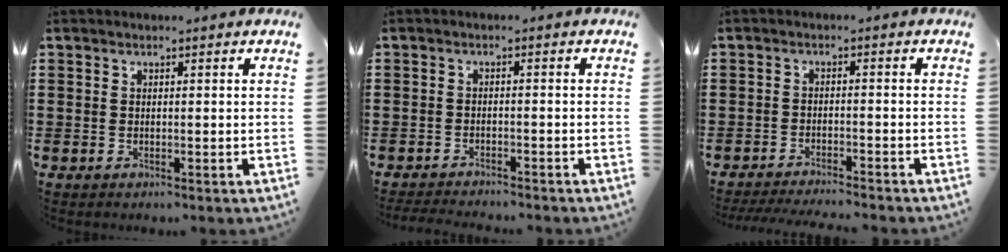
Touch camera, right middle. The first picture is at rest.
{"total": 2.1, "force": [-2.1, 0.0, 0.2], "torque": [-0.006, 0.000, -0.044]}
{"total": 3.0, "force": [-2.9, -0.2, 0.6], "torque": [-0.010, -0.001, -0.060]}